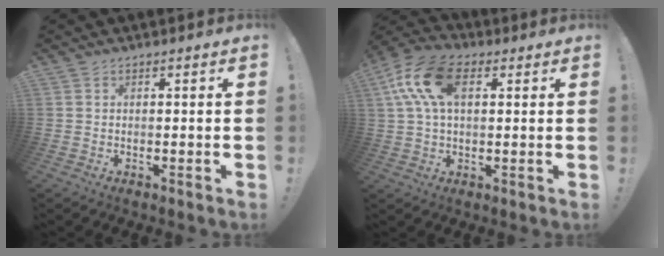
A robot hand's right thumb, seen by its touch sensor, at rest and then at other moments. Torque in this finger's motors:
{"motor_torque": [1.81, 1.81, 0.54, -0.33, 0.14]}